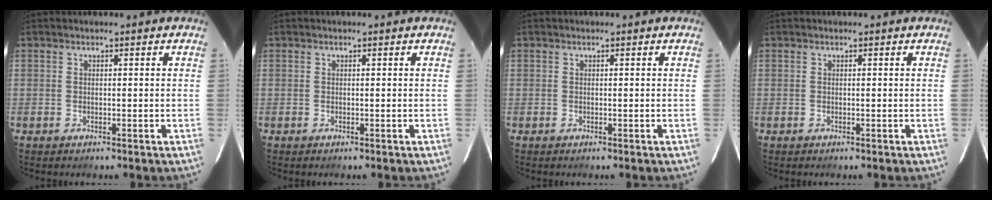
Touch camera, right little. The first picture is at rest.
{"total": 0.0}
{"total": 0.0}
{"total": 0.0}